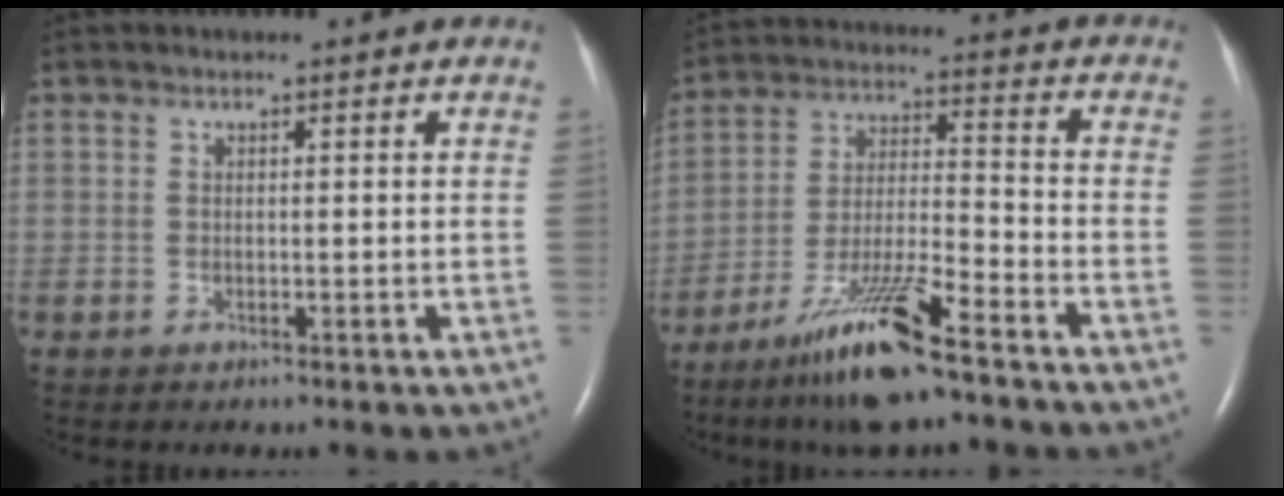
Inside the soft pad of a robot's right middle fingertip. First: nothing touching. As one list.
[{"total": 12.8, "force": [-9.0, 0.6, 9.1], "torque": [-0.178, -0.025, -0.163]}]